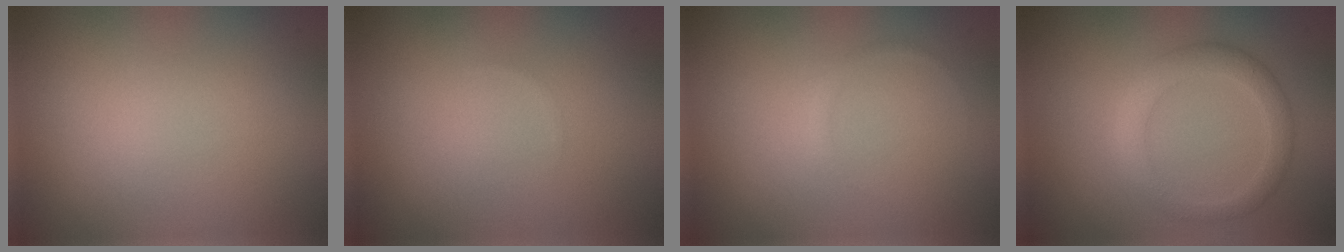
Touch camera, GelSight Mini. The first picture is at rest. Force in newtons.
{"total": 0.0}
{"total": 1.2, "press": 1.2, "slide": 0.2}
{"total": 2.9, "press": 2.9, "slide": 0.2}